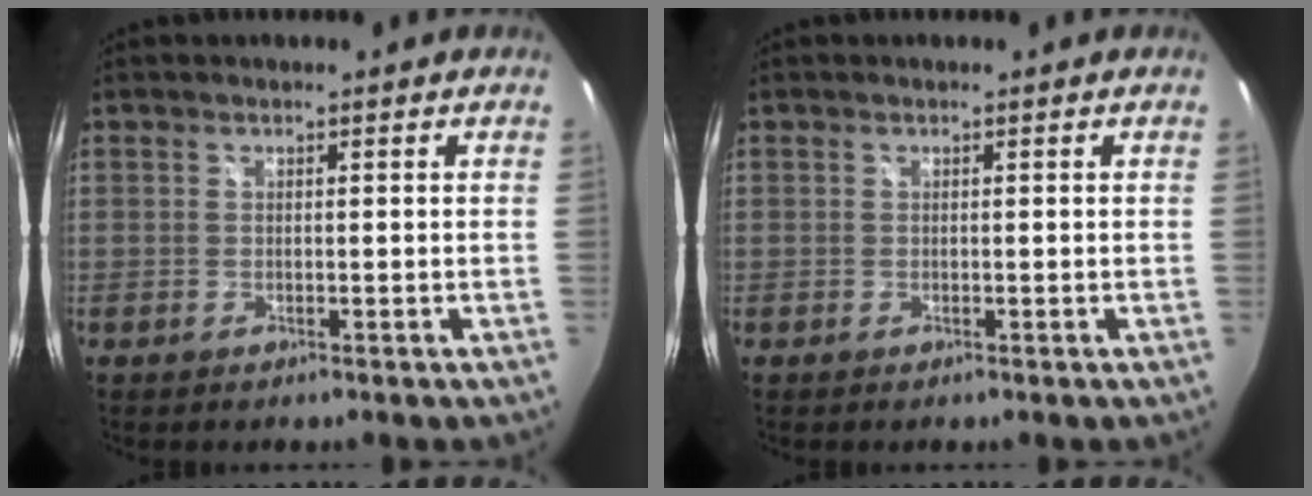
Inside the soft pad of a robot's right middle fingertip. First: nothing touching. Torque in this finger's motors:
{"motor_torque": [-0.02, -0.20, 0.01, 0.01]}